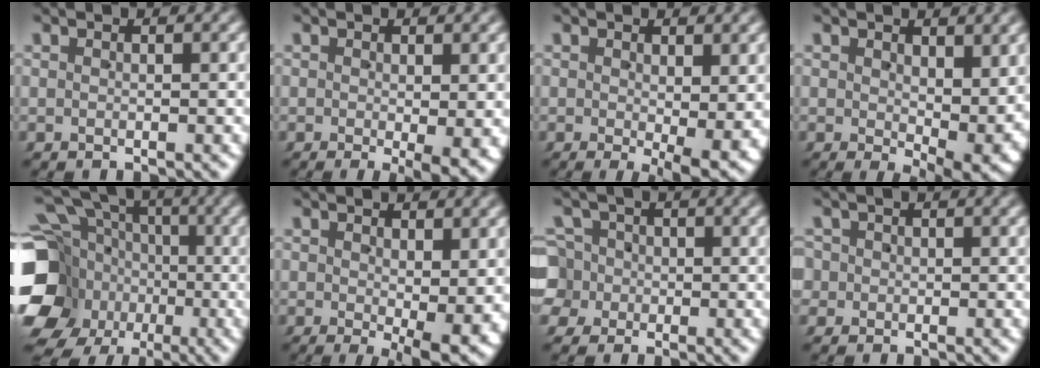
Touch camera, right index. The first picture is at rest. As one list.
[{"total": 2.5, "force": [-0.6, 0.2, 2.4], "torque": [-0.031, -0.008, -0.008]}, {"total": 3.7, "force": [-0.7, 0.7, 3.6], "torque": [-0.045, -0.013, -0.006]}, {"total": 4.7, "force": [0.3, 1.8, 4.3], "torque": [-0.049, -0.021, 0.014]}, {"total": 15.0, "force": [-1.5, 13.0, 7.3], "torque": [-0.125, -0.035, -0.035]}, {"total": 4.2, "force": [-0.9, 0.9, 4.0], "torque": [-0.051, -0.016, -0.007]}, {"total": 6.5, "force": [-0.8, 6.2, 2.0], "torque": [-0.057, -0.021, -0.014]}, {"total": 2.0, "force": [-0.3, 2.0, 0.3], "torque": [-0.007, -0.002, -0.005]}]